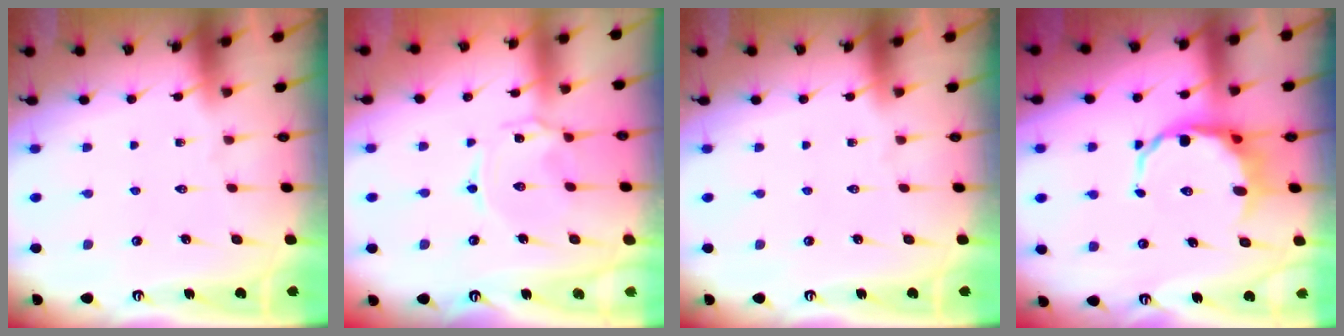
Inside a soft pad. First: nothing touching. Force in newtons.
{"total": 1.7, "press": 1.7, "slide": 0.4}
{"total": 0.0}
{"total": 9.5, "press": 9.2, "slide": 2.5}